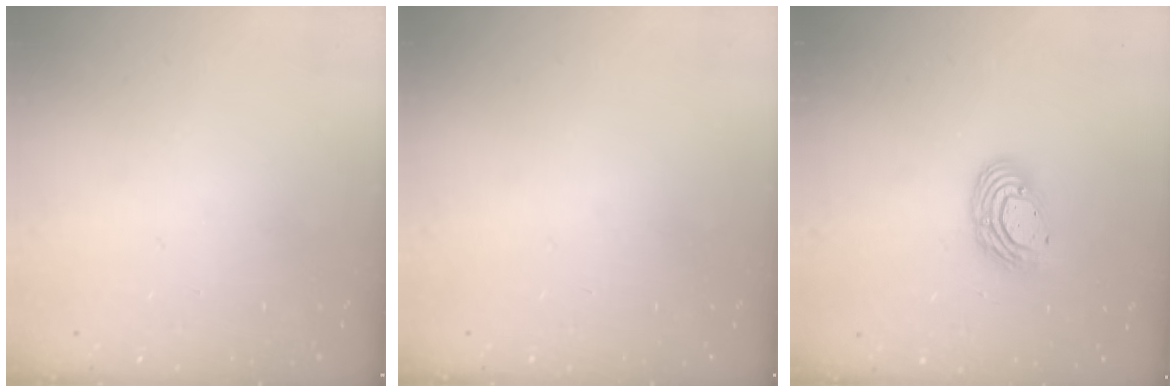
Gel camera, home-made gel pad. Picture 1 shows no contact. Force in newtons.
{"total": 0.0}
{"total": 9.5, "press": 9.5, "slide": 0.7}